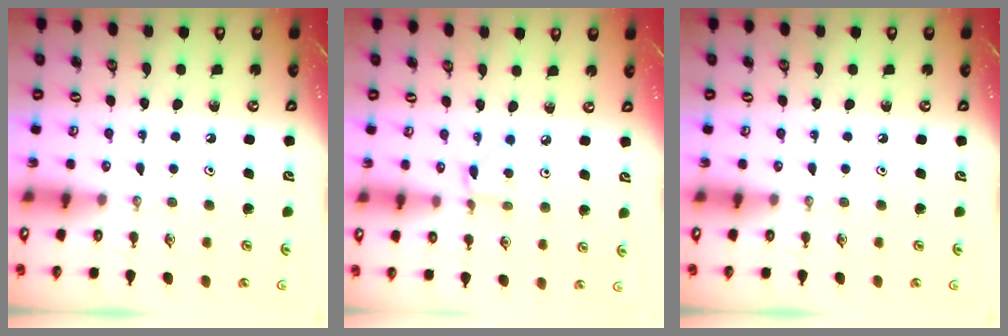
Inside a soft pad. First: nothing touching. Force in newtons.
{"total": 2.0, "press": 2.0, "slide": 0.2}
{"total": 0.0}